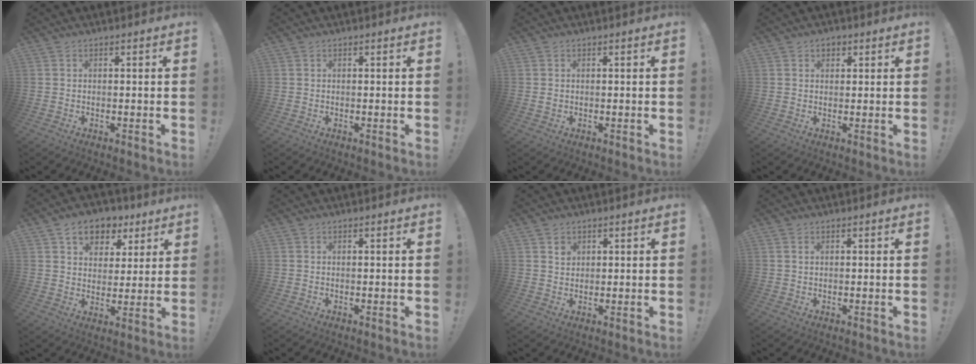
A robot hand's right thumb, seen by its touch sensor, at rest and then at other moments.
{"total": 0.0}
{"total": 0.8, "force": [0.2, 0.7, 0.4], "torque": [-0.006, 0.003, 0.002]}
{"total": 1.9, "force": [0.8, 1.5, 0.8], "torque": [-0.003, -0.003, 0.012]}
{"total": 9.7, "force": [5.4, 7.1, 3.9], "torque": [-0.051, -0.030, 0.103]}
{"total": 0.0}
{"total": 2.0, "force": [1.1, 1.6, 0.4], "torque": [0.013, -0.009, 0.016]}
{"total": 0.7, "force": [0.4, 0.4, 0.5], "torque": [-0.004, -0.002, 0.006]}